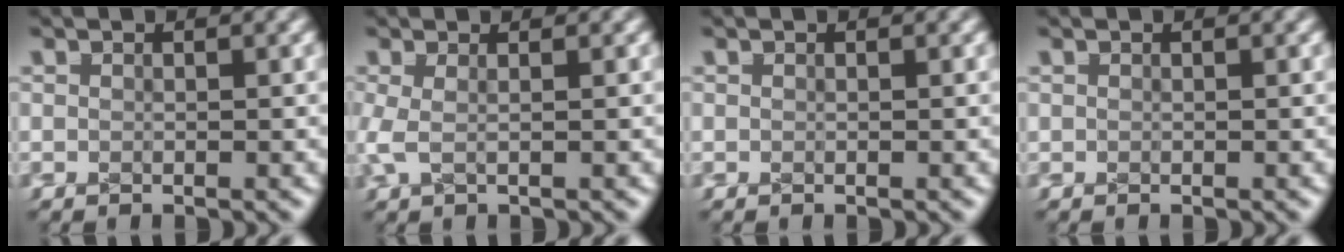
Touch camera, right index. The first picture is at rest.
{"total": 1.4, "force": [0.6, -0.1, 1.2], "torque": [-0.030, -0.004, 0.019]}
{"total": 0.0}
{"total": 0.0}